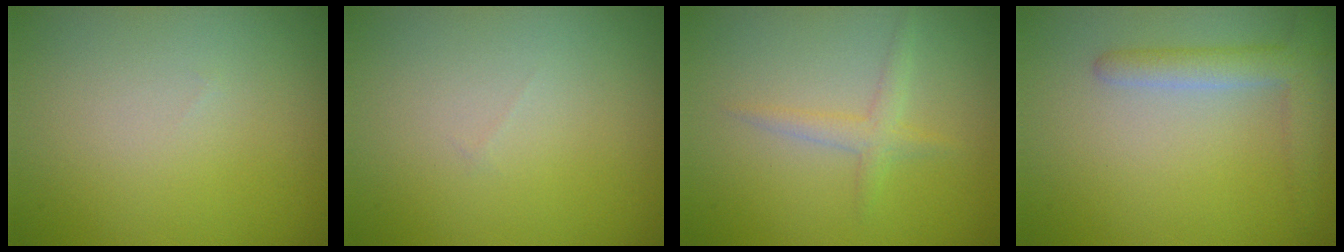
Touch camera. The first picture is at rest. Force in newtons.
{"total": 0.0}
{"total": 1.6, "press": 1.6, "slide": 0.0}
{"total": 2.9, "press": 2.9, "slide": 0.2}